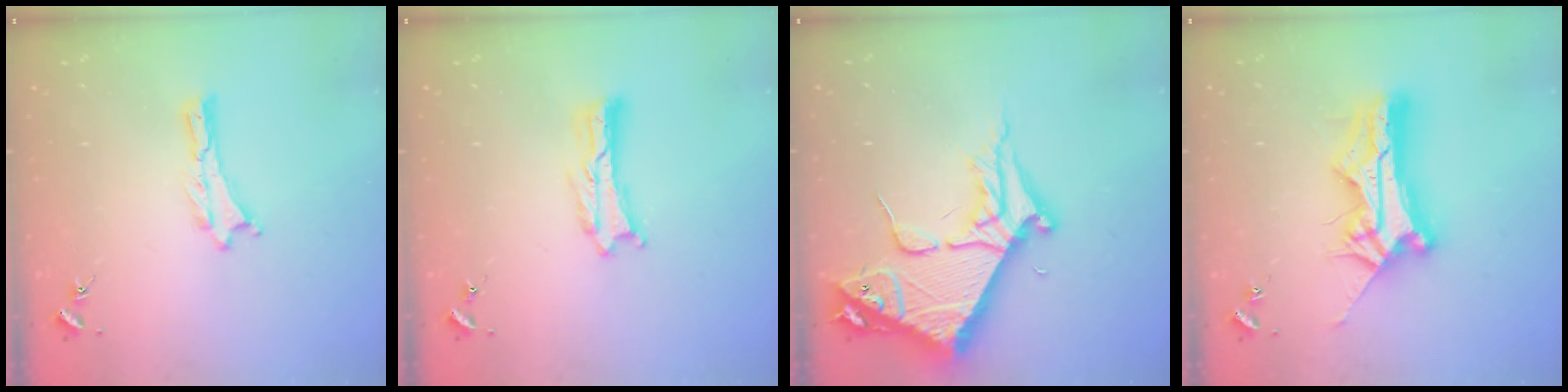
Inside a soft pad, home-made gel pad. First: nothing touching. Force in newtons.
{"total": 0.8, "press": 0.8, "slide": 0.2}
{"total": 10.1, "press": 10.0, "slide": 1.1}
{"total": 13.0, "press": 12.9, "slide": 1.2}